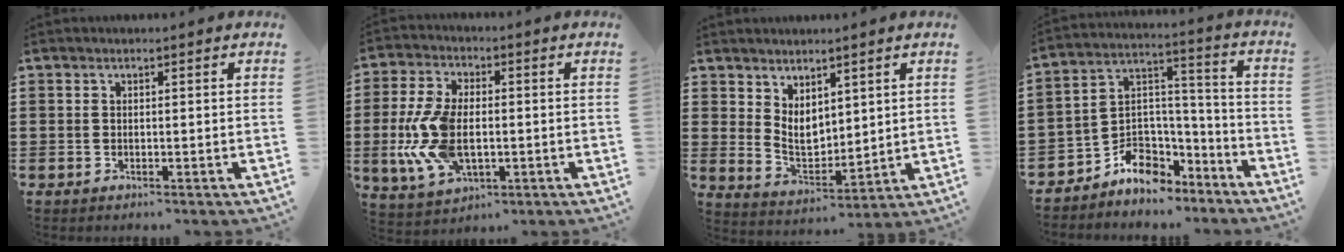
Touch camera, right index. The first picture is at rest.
{"total": 10.9, "force": [-1.4, 6.1, 8.9], "torque": [-0.215, -0.005, -0.030]}
{"total": 4.8, "force": [2.9, 2.9, 2.6], "torque": [-0.056, -0.013, 0.053]}
{"total": 6.6, "force": [-4.8, 4.6, 0.8], "torque": [-0.025, 0.009, -0.088]}